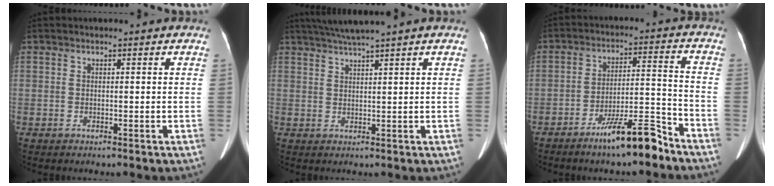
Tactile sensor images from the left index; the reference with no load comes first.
{"total": 4.6, "force": [3.8, -1.3, 2.2], "torque": [-0.042, 0.012, 0.075]}
{"total": 9.7, "force": [-7.5, 0.9, 6.1], "torque": [-0.101, 0.004, -0.128]}